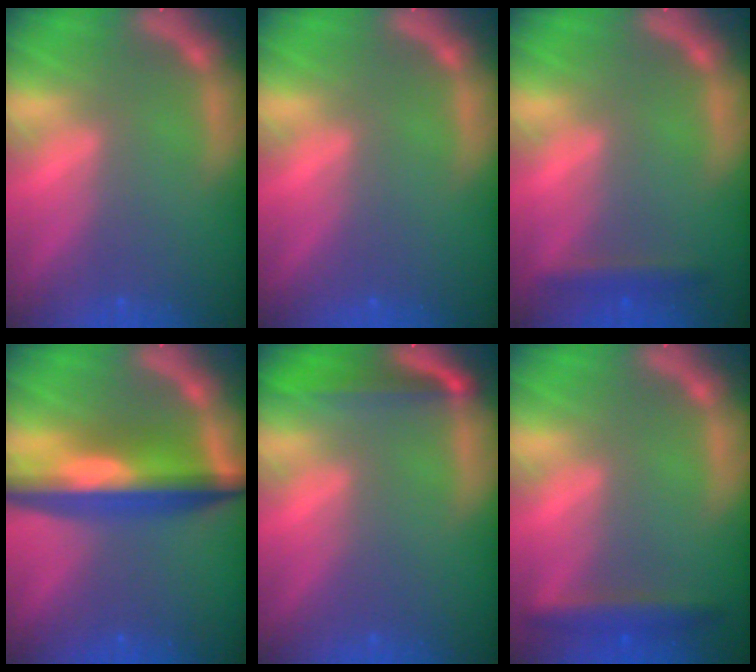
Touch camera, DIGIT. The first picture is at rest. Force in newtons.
{"total": 0.0}
{"total": 1.9}
{"total": 8.5}
{"total": 4.0}
{"total": 2.9}